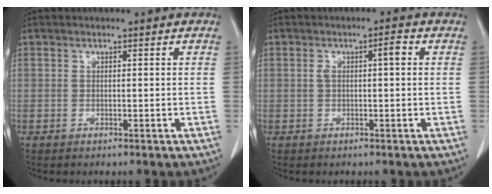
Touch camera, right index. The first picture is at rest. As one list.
[{"total": 2.9, "force": [0.5, 0.6, 2.8], "torque": [-0.051, 0.015, 0.010]}]